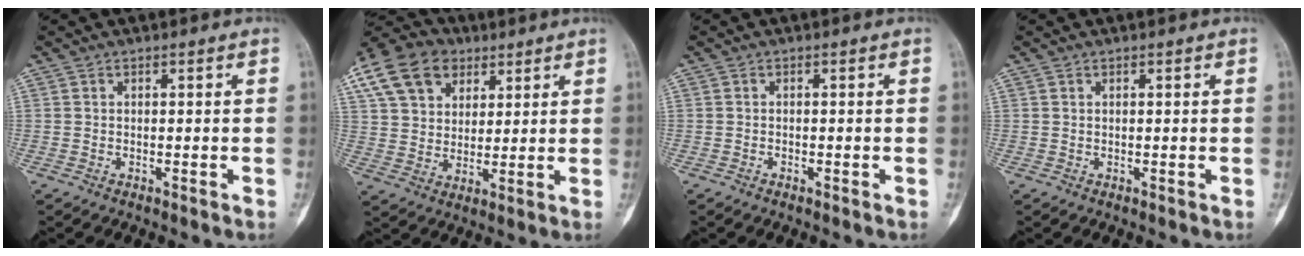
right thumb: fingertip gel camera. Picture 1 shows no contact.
{"total": 24.1, "force": [11.6, 17.8, 11.5], "torque": [-0.268, 0.051, 0.225]}
{"total": 0.6, "force": [-0.4, 0.2, 0.3], "torque": [-0.009, 0.004, -0.007]}
{"total": 0.0}